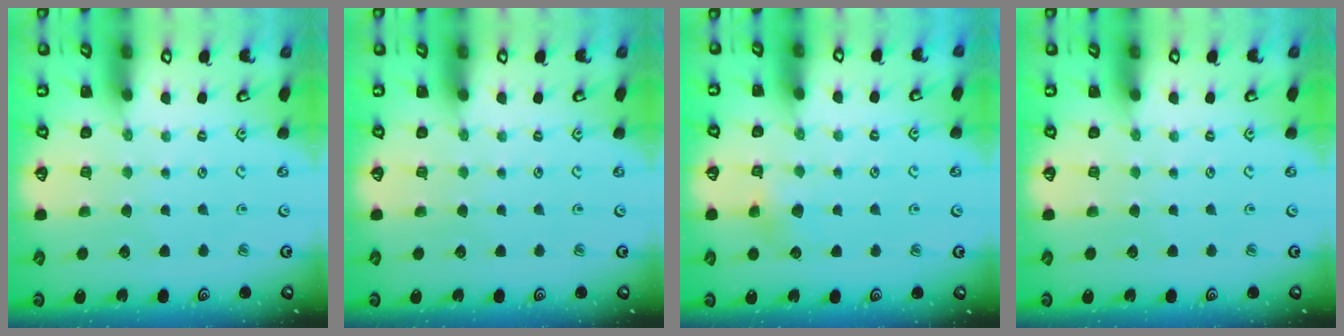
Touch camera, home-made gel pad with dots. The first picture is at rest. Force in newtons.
{"total": 0.0}
{"total": 5.3, "press": 5.3, "slide": 0.6}
{"total": 0.0}